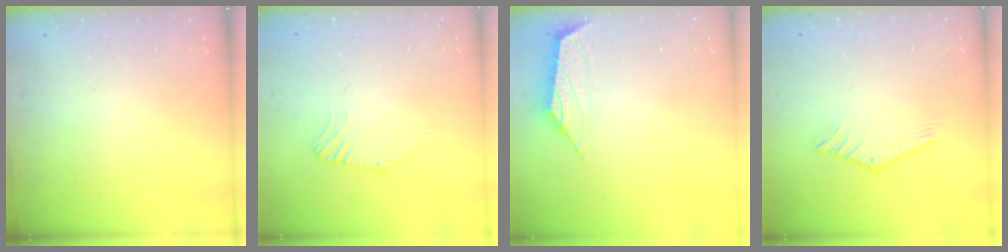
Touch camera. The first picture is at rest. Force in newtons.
{"total": 1.4, "press": 1.4, "slide": 0.4}
{"total": 1.6, "press": 1.4, "slide": 0.6}
{"total": 0.0}